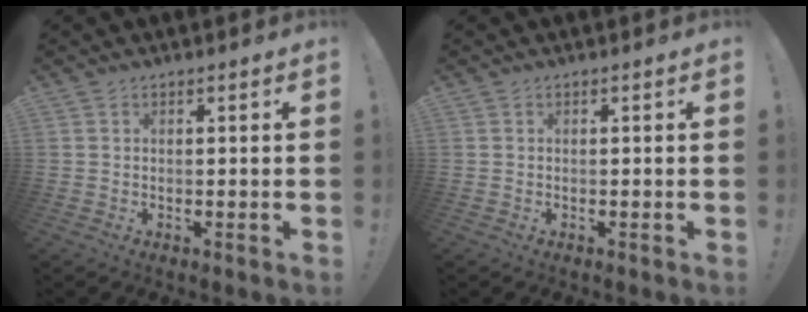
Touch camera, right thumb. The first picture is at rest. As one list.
[{"total": 0.0}]